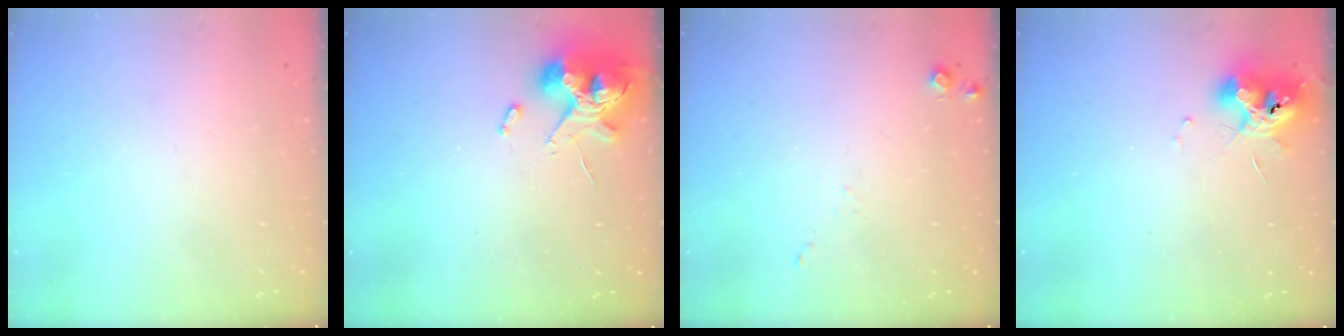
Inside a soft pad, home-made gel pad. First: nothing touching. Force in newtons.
{"total": 12.4, "press": 12.2, "slide": 1.8}
{"total": 5.7, "press": 5.6, "slide": 0.8}
{"total": 10.9, "press": 10.9, "slide": 0.8}